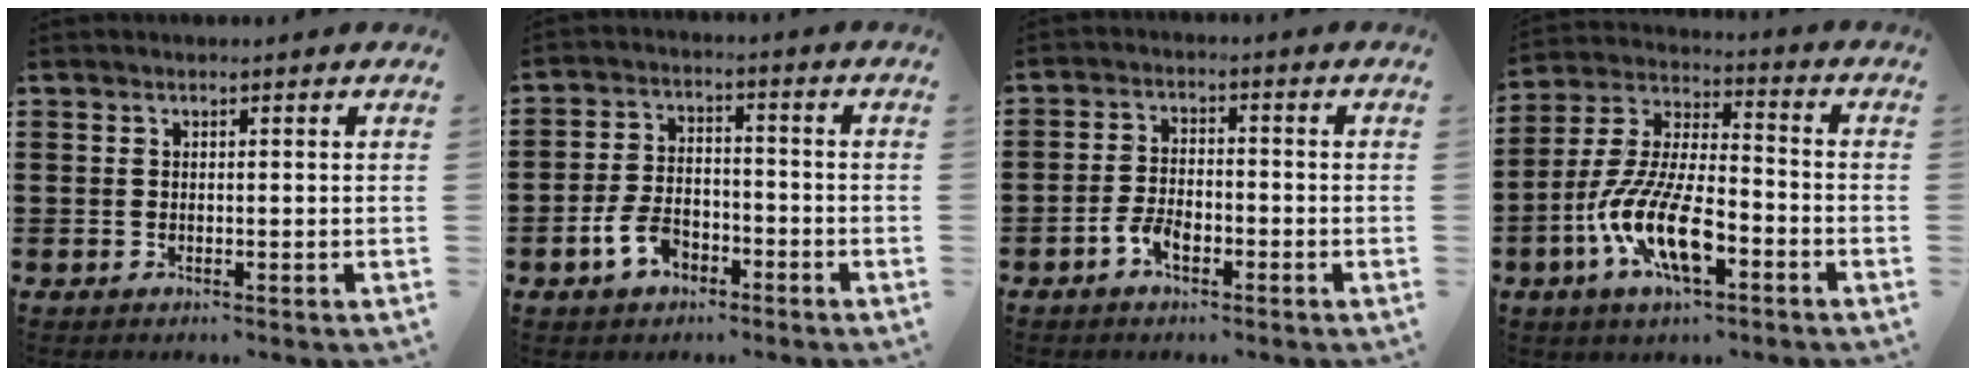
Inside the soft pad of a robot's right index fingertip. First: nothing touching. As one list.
[{"total": 5.5, "force": [-3.0, 3.3, 3.1], "torque": [-0.072, 0.007, -0.060]}, {"total": 3.7, "force": [-2.2, 1.8, 2.3], "torque": [-0.055, 0.003, -0.046]}, {"total": 12.1, "force": [-5.7, 4.1, 9.9], "torque": [-0.229, -0.009, -0.109]}]